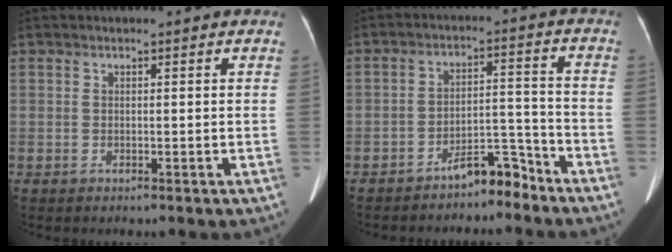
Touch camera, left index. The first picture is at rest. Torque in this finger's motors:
{"motor_torque": [-0.18, 0.38, 0.02, 0.00]}